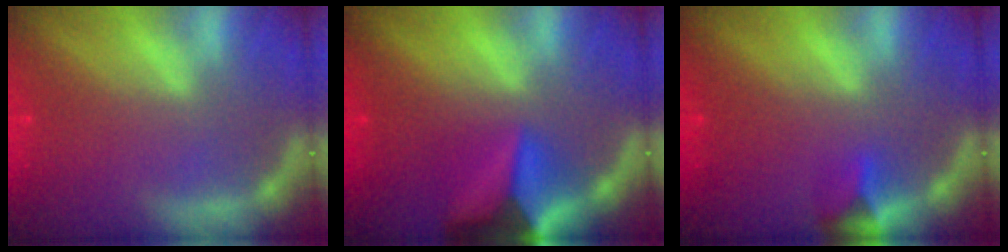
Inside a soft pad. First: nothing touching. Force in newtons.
{"total": 9.0}
{"total": 2.4}